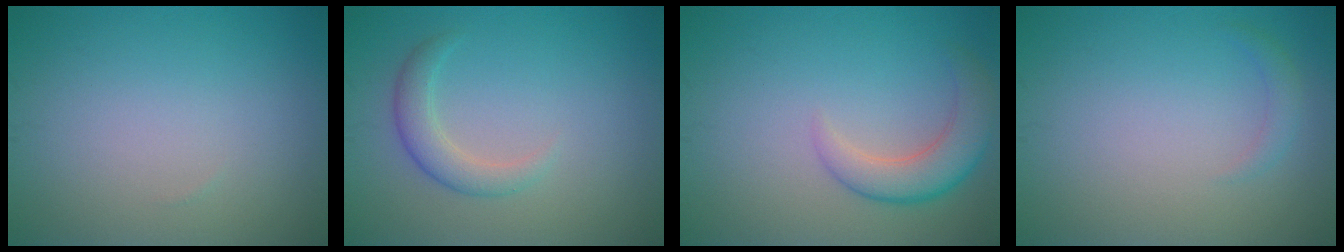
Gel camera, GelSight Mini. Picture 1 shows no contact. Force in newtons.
{"total": 2.4, "press": 2.4, "slide": 0.1}
{"total": 4.0, "press": 3.9, "slide": 0.3}
{"total": 1.0, "press": 1.0, "slide": 0.1}